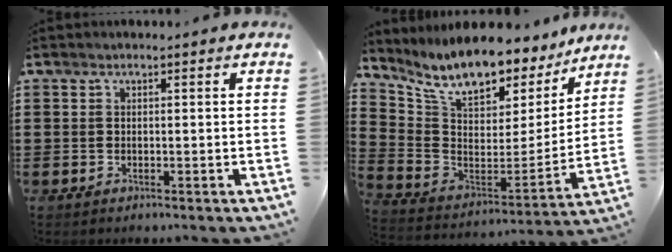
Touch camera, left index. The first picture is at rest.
{"total": 10.5, "force": [8.9, 3.2, 4.5], "torque": [-0.119, -0.066, 0.153]}